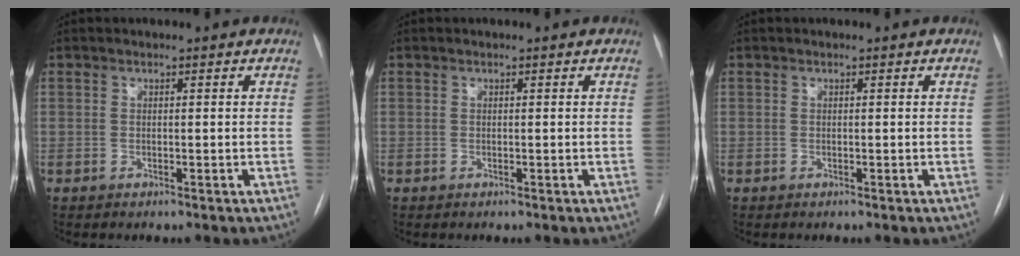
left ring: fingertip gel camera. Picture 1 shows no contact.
{"total": 0.0}
{"total": 0.0}